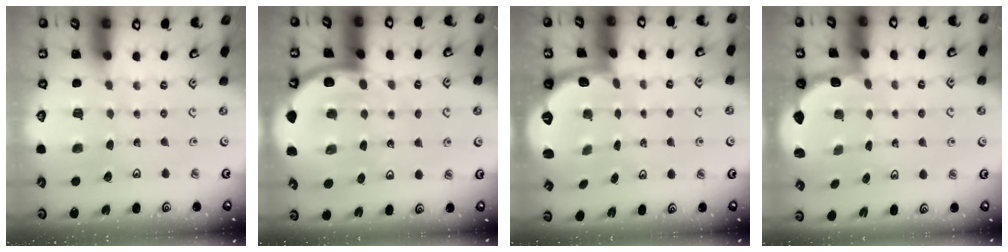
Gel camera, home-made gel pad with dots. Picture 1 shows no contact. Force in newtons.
{"total": 9.3, "press": 9.2, "slide": 1.2}
{"total": 2.6, "press": 1.6, "slide": 2.1}
{"total": 2.7, "press": 2.3, "slide": 1.5}